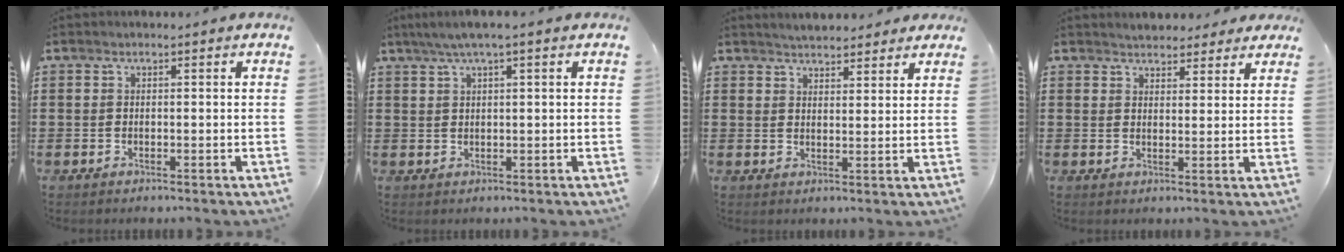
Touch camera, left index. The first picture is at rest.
{"total": 2.5, "force": [1.1, 0.0, 2.2], "torque": [-0.041, 0.000, 0.018]}
{"total": 3.0, "force": [2.9, 0.6, 0.3], "torque": [-0.013, -0.003, 0.055]}
{"total": 2.8, "force": [2.7, 0.9, -0.2], "torque": [0.002, -0.005, 0.048]}